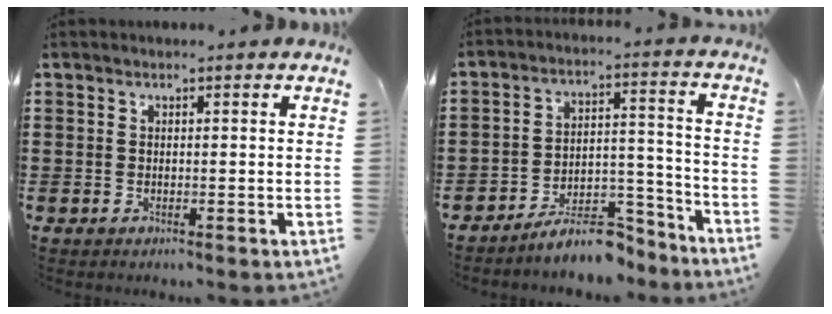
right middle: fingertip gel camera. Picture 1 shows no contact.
{"total": 8.1, "force": [-7.4, 1.8, 2.7], "torque": [-0.036, 0.023, -0.136]}